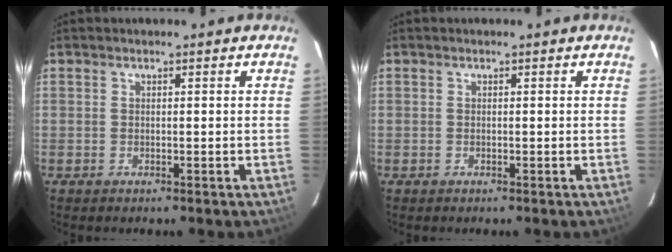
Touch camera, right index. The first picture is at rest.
{"total": 0.0}